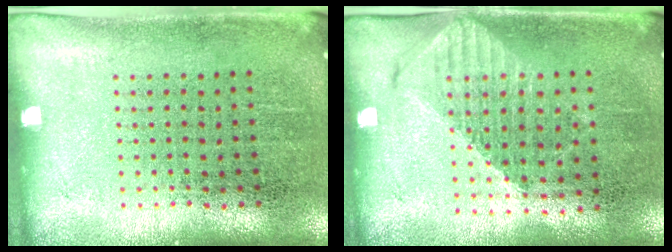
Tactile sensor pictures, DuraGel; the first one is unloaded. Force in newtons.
{"total": 1.2, "press": 1.1, "slide": 0.5}